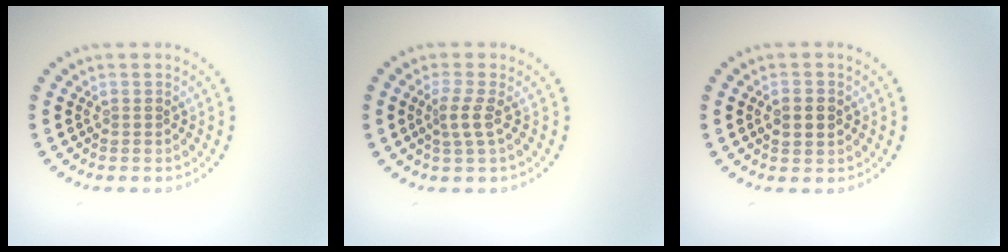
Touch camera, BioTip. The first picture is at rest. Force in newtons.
{"total": 1.8, "press": 1.3, "slide": 1.2}
{"total": 2.7, "press": 2.7, "slide": 0.0}